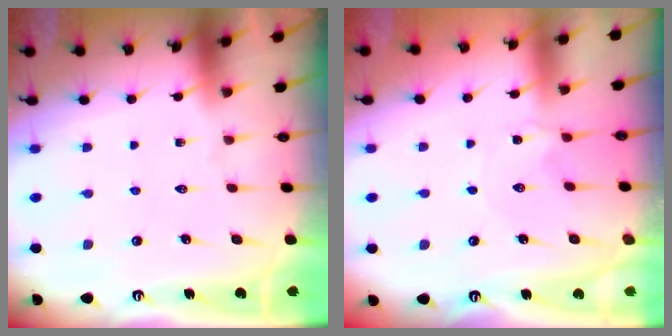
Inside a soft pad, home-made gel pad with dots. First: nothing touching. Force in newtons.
{"total": 1.4, "press": 1.4, "slide": 0.3}